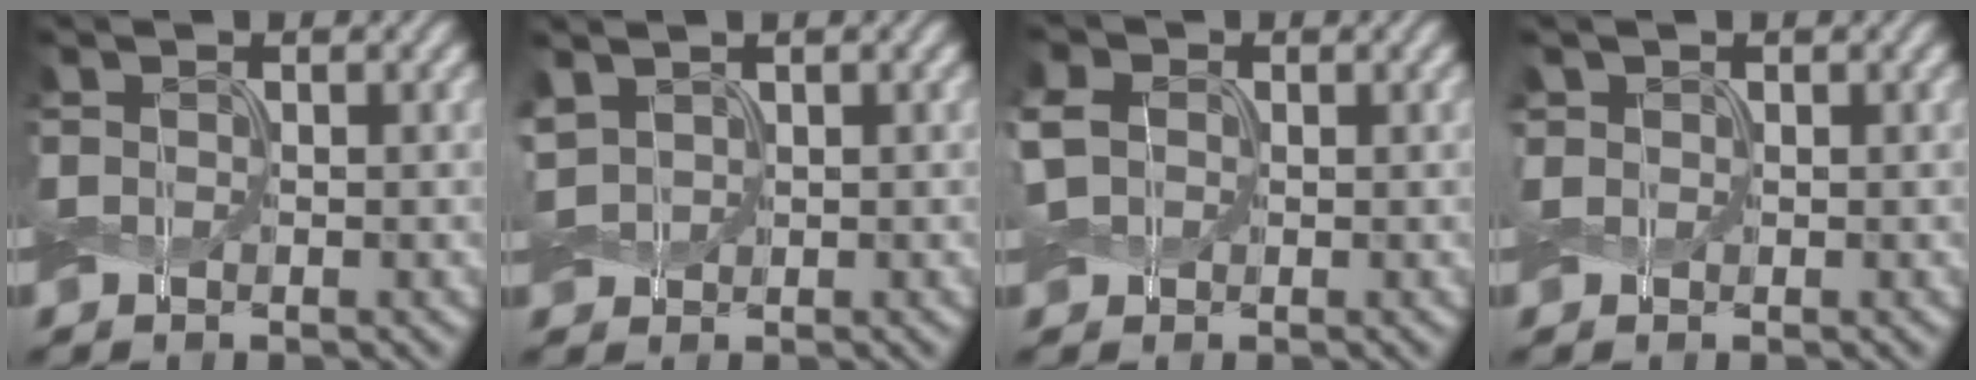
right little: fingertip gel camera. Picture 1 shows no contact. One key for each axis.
{"total": 1.9, "fx": 0.9, "fy": 1.2, "fz": 1.1, "tx": -0.033, "ty": 0.008, "tz": 0.020}
{"total": 3.6, "fx": 0.6, "fy": 2.9, "fz": 2.0, "tx": -0.075, "ty": 0.015, "tz": 0.006}
{"total": 0.7, "fx": 0.5, "fy": 0.5, "fz": 0.1, "tx": -0.002, "ty": 0.002, "tz": 0.009}